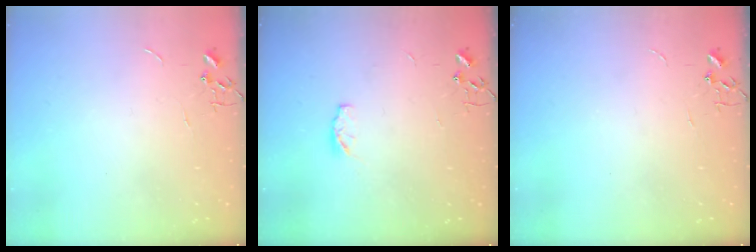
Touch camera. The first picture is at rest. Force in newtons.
{"total": 4.5, "press": 4.4, "slide": 0.5}
{"total": 0.0}